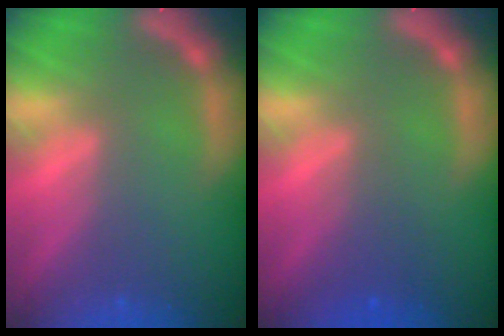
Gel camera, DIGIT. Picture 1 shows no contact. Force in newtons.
{"total": 1.9}